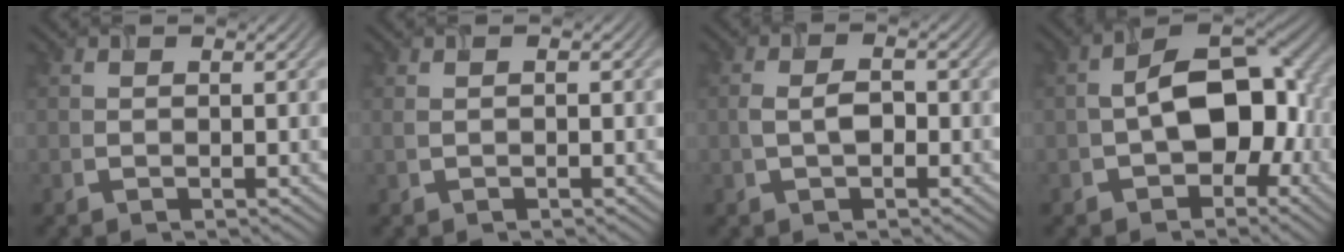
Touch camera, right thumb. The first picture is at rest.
{"total": 0.8, "force": [0.1, 0.3, 0.8], "torque": [-0.018, 0.003, 0.003]}
{"total": 2.6, "force": [-0.4, 1.4, 2.1], "torque": [-0.048, 0.002, -0.009]}
{"total": 10.9, "force": [-1.3, 6.8, 8.4], "torque": [-0.121, 0.005, -0.024]}